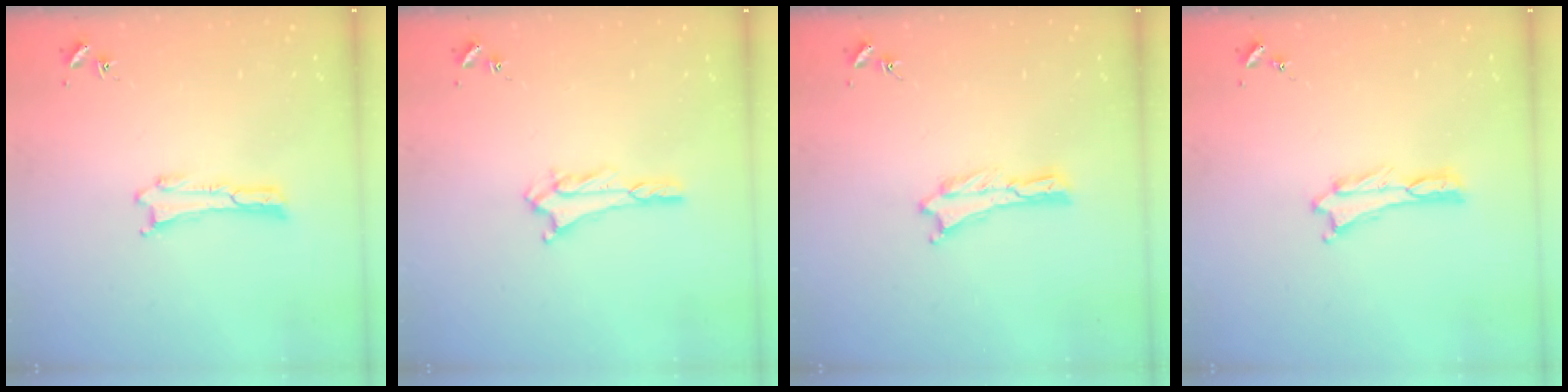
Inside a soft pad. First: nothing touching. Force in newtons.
{"total": 2.4, "press": 2.4, "slide": 0.4}
{"total": 0.0}
{"total": 0.0}